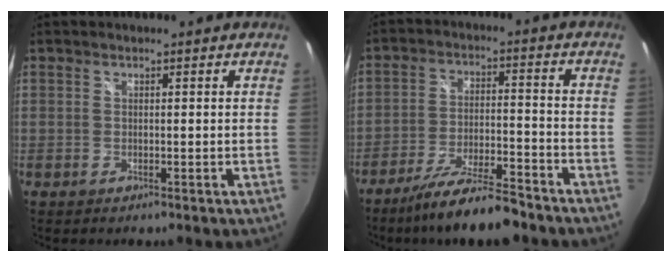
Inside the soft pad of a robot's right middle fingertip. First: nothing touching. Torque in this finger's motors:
{"motor_torque": [1.10, -1.04, 0.38, 0.16]}